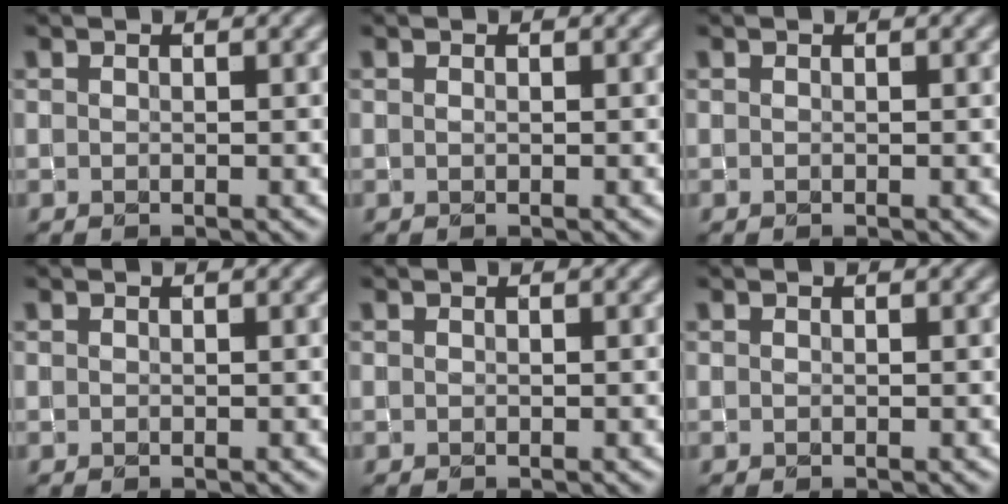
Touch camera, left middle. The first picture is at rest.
{"total": 0.0}
{"total": 0.0}
{"total": 0.0}
{"total": 0.0}
{"total": 0.0}